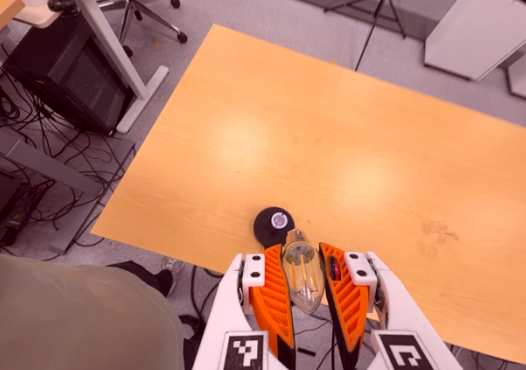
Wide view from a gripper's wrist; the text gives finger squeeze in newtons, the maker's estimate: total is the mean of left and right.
{"total": 21.1, "left": 23.9, "right": 18.2}